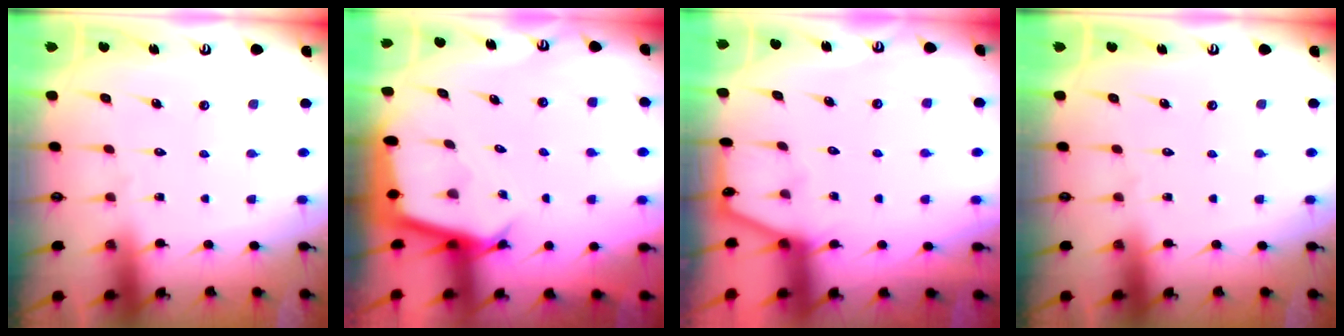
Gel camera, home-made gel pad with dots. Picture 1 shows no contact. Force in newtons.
{"total": 2.8, "press": 2.8, "slide": 0.2}
{"total": 2.1, "press": 2.1, "slide": 0.3}
{"total": 0.0}